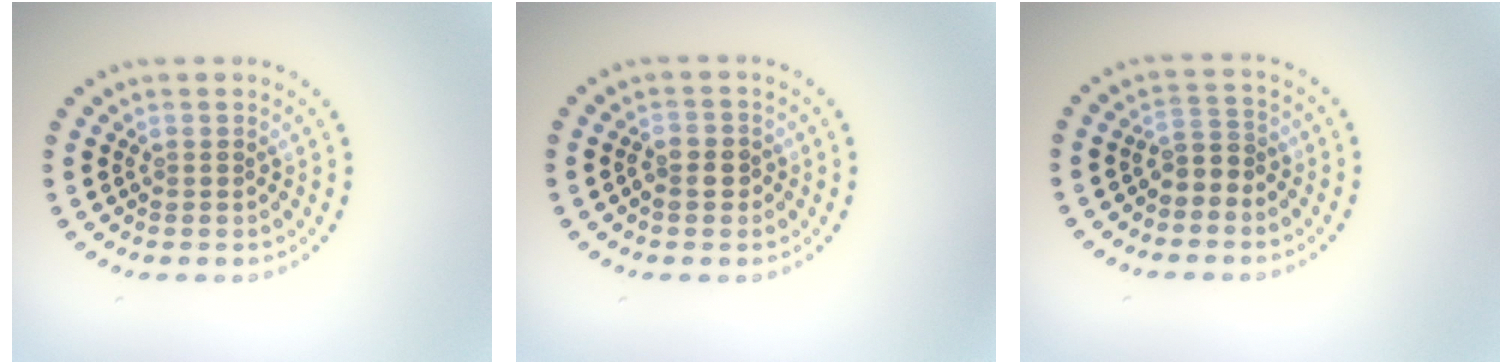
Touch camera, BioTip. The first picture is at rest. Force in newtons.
{"total": 1.5, "press": 1.5, "slide": 0.5}
{"total": 1.8, "press": 1.5, "slide": 1.0}